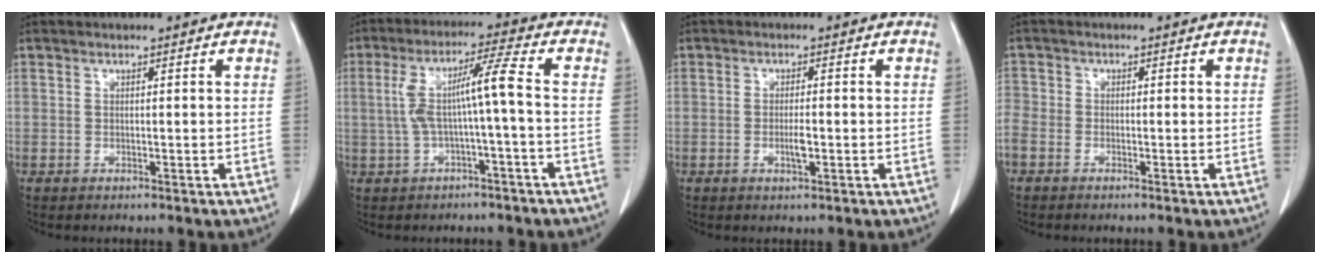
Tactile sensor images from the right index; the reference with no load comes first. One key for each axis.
{"total": 7.3, "fx": -0.6, "fy": -0.4, "fz": 7.3, "tx": -0.143, "ty": 0.030, "tz": -0.006}
{"total": 2.5, "fx": -0.7, "fy": 0.5, "fz": 2.3, "tx": -0.045, "ty": 0.000, "tz": -0.012}
{"total": 5.2, "fx": -2.6, "fy": 3.9, "fz": 2.1, "tx": -0.081, "ty": 0.004, "tz": -0.053}